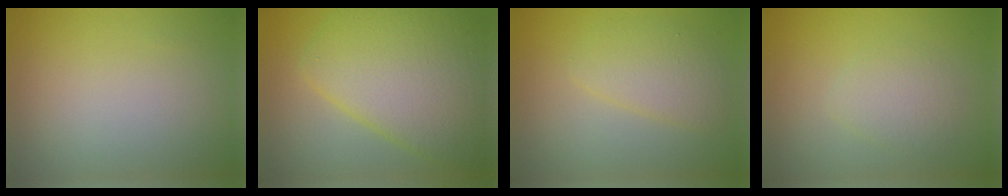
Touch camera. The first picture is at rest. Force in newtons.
{"total": 10.4, "press": 10.4, "slide": 0.3}
{"total": 3.3, "press": 3.3, "slide": 0.1}
{"total": 2.3, "press": 2.3, "slide": 0.1}